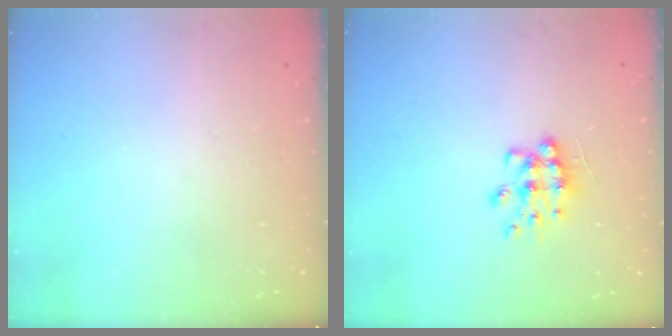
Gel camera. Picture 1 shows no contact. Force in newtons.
{"total": 8.5, "press": 8.5, "slide": 0.8}